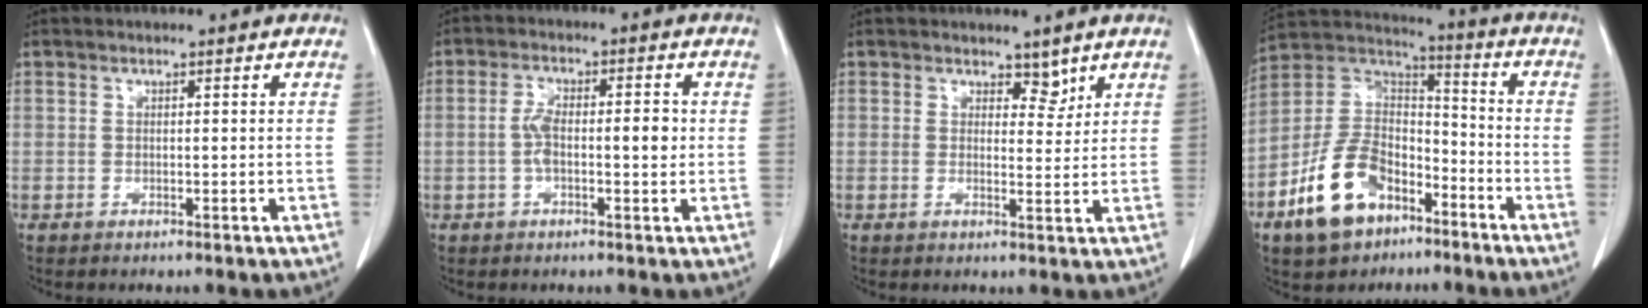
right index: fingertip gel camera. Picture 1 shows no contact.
{"total": 6.0, "force": [-0.3, 2.0, 5.6], "torque": [-0.105, 0.017, -0.007]}
{"total": 0.0}
{"total": 14.5, "force": [-8.0, 8.5, 8.6], "torque": [-0.181, 0.018, -0.149]}